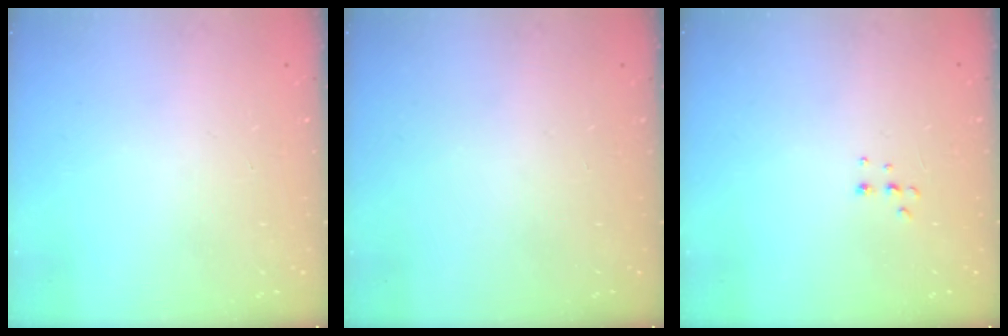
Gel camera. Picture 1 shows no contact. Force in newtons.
{"total": 0.0}
{"total": 4.5, "press": 4.4, "slide": 0.8}